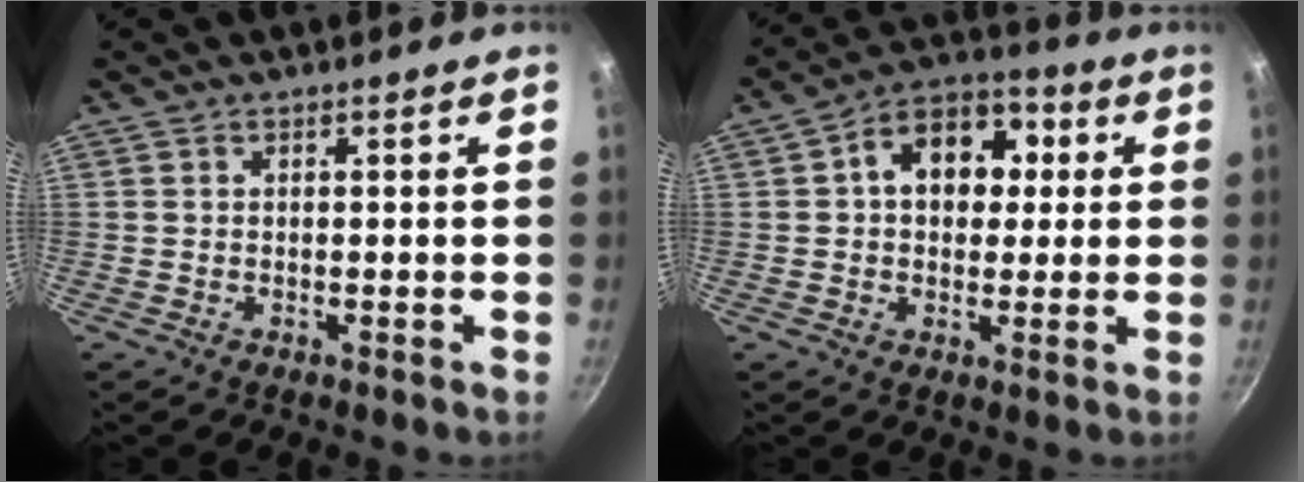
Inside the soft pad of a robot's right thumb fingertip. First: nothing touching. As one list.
[{"total": 12.8, "force": [2.4, 9.3, 8.5], "torque": [-0.083, 0.021, 0.020]}]